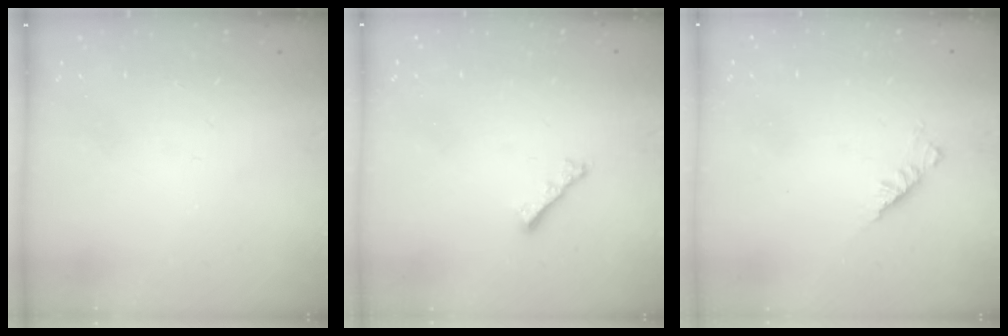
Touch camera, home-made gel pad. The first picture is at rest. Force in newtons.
{"total": 2.8, "press": 2.7, "slide": 0.6}
{"total": 2.9, "press": 2.8, "slide": 0.7}